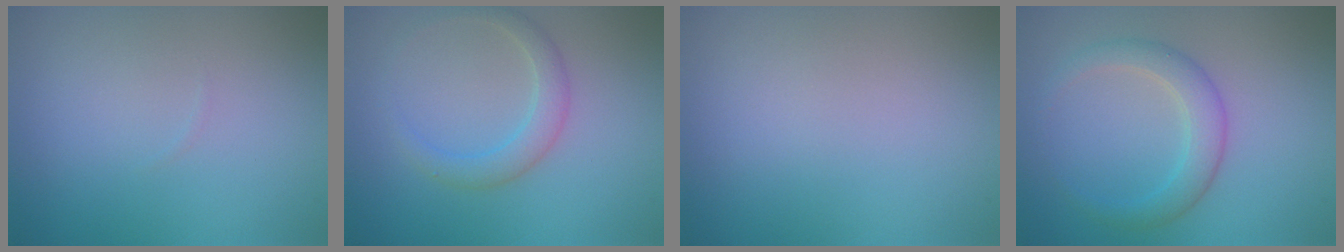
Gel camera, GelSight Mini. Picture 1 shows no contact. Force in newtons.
{"total": 2.2, "press": 2.2, "slide": 0.1}
{"total": 0.0}
{"total": 2.7, "press": 2.7, "slide": 0.1}